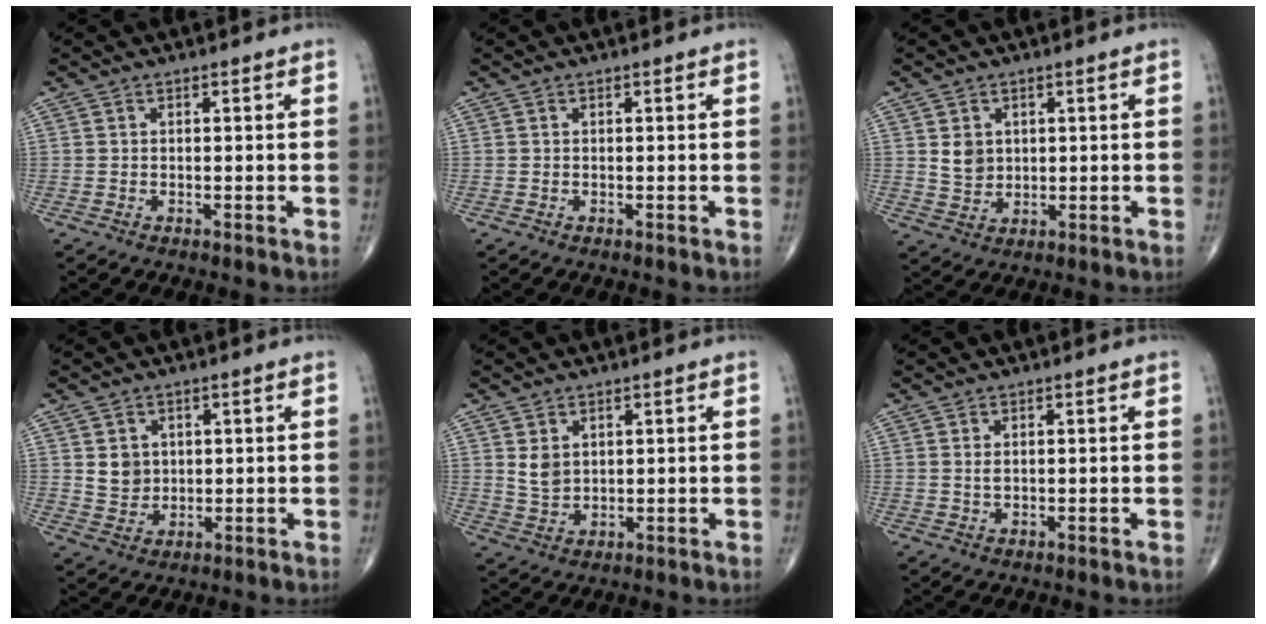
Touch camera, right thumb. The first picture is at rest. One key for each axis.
{"total": 0.0}
{"total": 4.4, "fx": 1.2, "fy": 3.6, "fz": 2.2, "tx": -0.024, "ty": -0.011, "tz": 0.029}
{"total": 4.6, "fx": 1.2, "fy": 3.9, "fz": 2.1, "tx": -0.019, "ty": -0.010, "tz": 0.029}
{"total": 3.9, "fx": 1.4, "fy": 2.8, "fz": 2.3, "tx": -0.034, "ty": -0.013, "tz": 0.036}
{"total": 1.1, "fx": 0.3, "fy": 0.7, "fz": 0.9, "tx": -0.015, "ty": -0.002, "tz": 0.008}